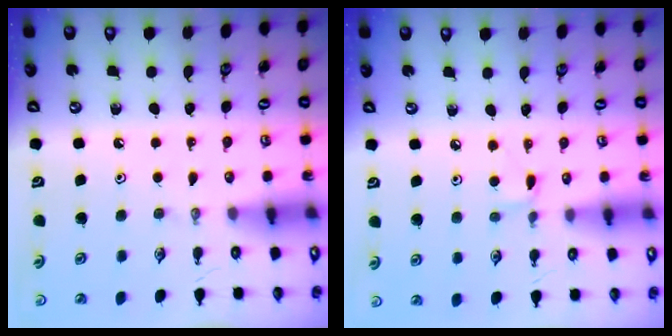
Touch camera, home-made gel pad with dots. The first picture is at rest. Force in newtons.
{"total": 4.3, "press": 4.3, "slide": 0.6}